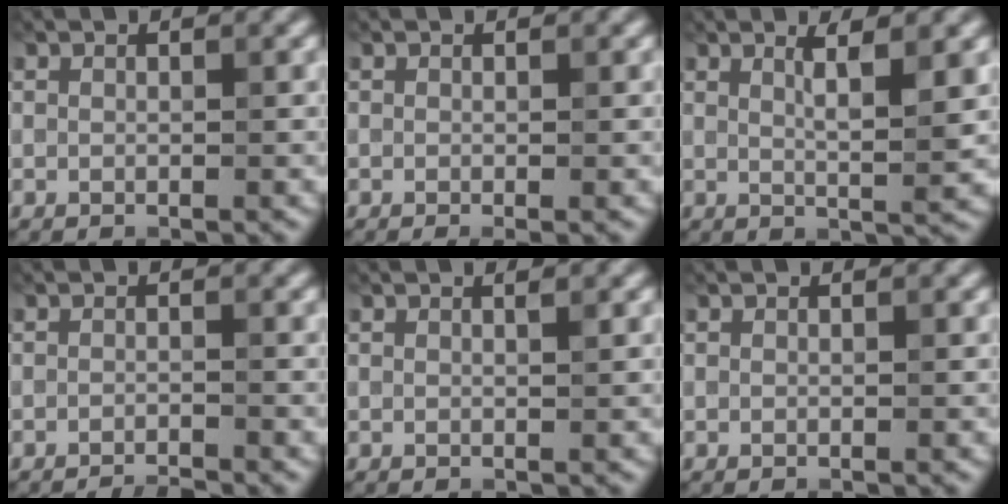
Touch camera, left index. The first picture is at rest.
{"total": 1.0, "force": [-0.3, 0.3, 1.0], "torque": [-0.012, -0.008, -0.005]}
{"total": 3.5, "force": [1.4, 0.7, 3.1], "torque": [-0.042, -0.004, 0.021]}
{"total": 1.8, "force": [-1.6, 0.2, 0.7], "torque": [0.000, -0.006, -0.031]}
{"total": 0.6, "force": [0.4, 0.1, 0.5], "torque": [-0.004, 0.000, 0.005]}
{"total": 0.0}